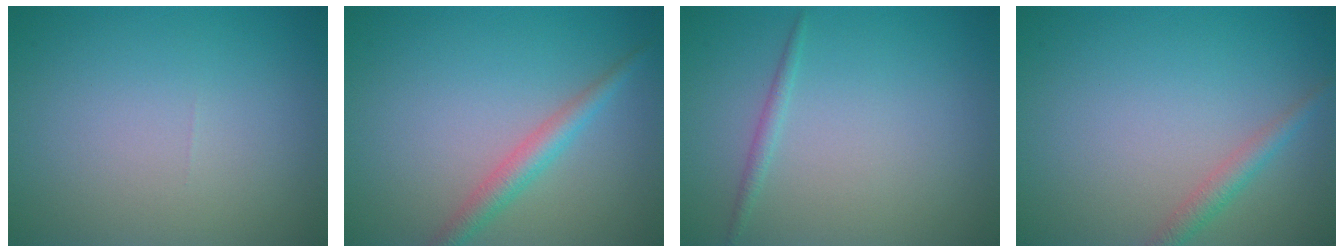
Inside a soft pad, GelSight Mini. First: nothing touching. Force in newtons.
{"total": 2.5, "press": 2.5, "slide": 0.0}
{"total": 0.9, "press": 0.9, "slide": 0.0}
{"total": 1.8, "press": 1.8, "slide": 0.1}